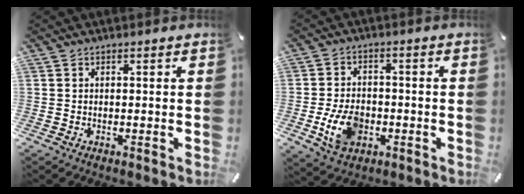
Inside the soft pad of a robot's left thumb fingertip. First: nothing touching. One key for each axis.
{"total": 9.4, "fx": -2.6, "fy": 6.6, "fz": 6.1, "tx": -0.128, "ty": 0.006, "tz": -0.045}